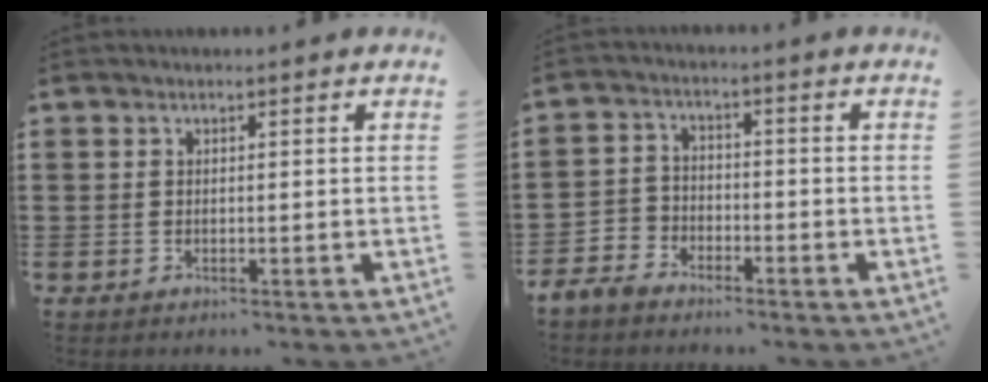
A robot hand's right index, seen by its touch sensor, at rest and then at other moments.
{"total": 3.8, "force": [-3.2, 1.9, 0.7], "torque": [-0.035, 0.005, -0.073]}